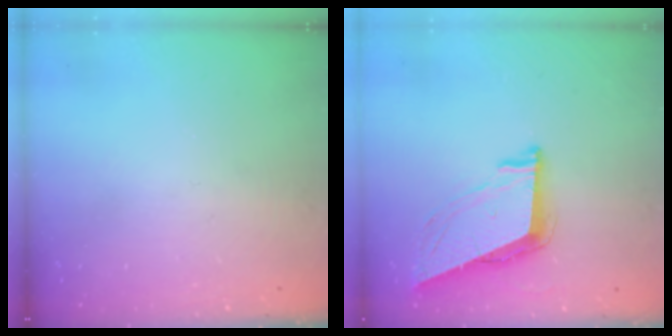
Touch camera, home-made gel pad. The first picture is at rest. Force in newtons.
{"total": 9.0, "press": 8.4, "slide": 3.2}